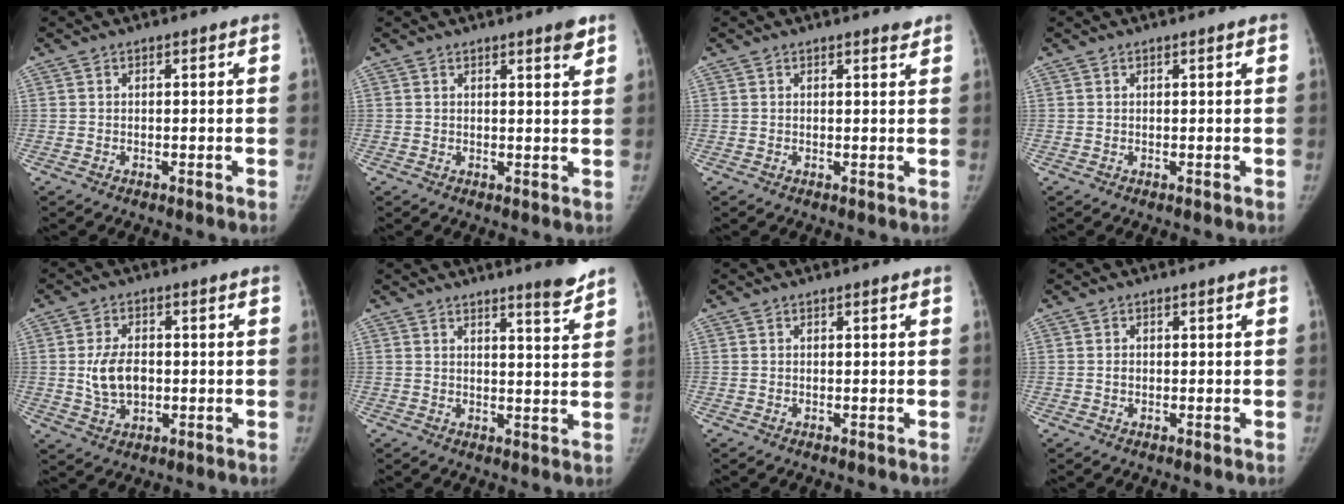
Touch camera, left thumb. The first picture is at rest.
{"total": 2.9, "force": [2.0, 0.3, 2.1], "torque": [-0.026, -0.013, 0.026]}
{"total": 1.3, "force": [1.2, 0.3, 0.6], "torque": [-0.005, -0.010, 0.015]}
{"total": 0.5, "force": [0.3, -0.1, 0.5], "torque": [-0.011, 0.000, 0.005]}
{"total": 7.1, "force": [-0.2, 4.6, 5.4], "torque": [-0.095, 0.002, 0.002]}
{"total": 5.2, "force": [4.2, 0.1, 3.1], "torque": [-0.034, -0.037, 0.058]}
{"total": 0.0}
{"total": 0.8, "force": [0.0, 0.5, 0.6], "torque": [-0.010, 0.005, 0.002]}